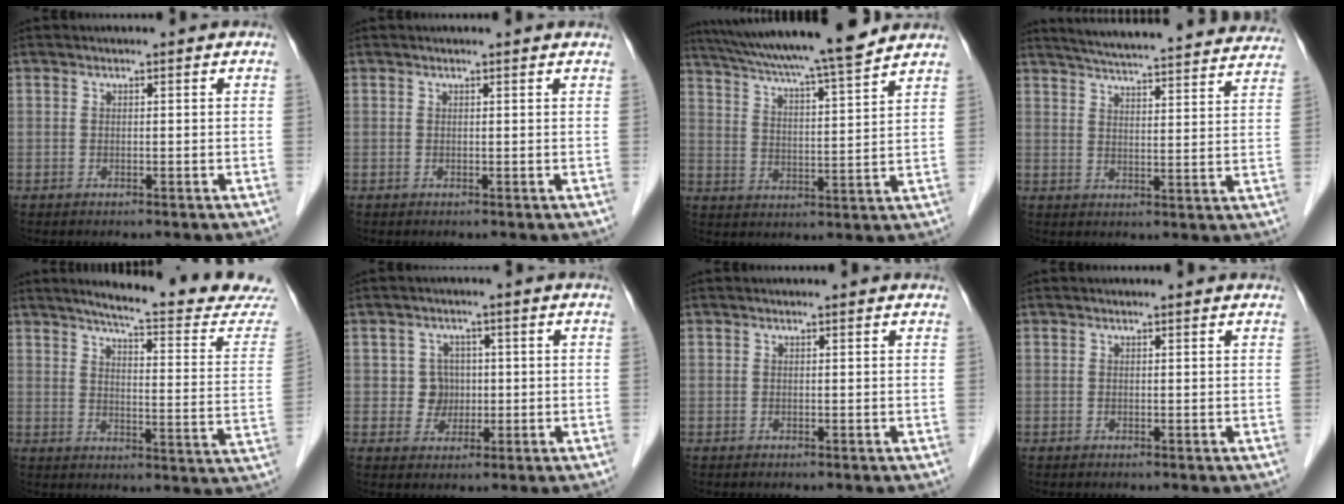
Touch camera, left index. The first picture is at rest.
{"total": 1.8, "force": [1.7, 0.0, 0.5], "torque": [-0.015, 0.006, 0.015]}
{"total": 17.5, "force": [15.3, -0.3, 8.4], "torque": [-0.146, 0.008, 0.233]}
{"total": 28.1, "force": [26.1, 2.5, 9.9], "torque": [-0.157, -0.036, 0.322]}
{"total": 19.0, "force": [17.8, 0.0, 6.8], "torque": [-0.090, -0.088, 0.206]}
{"total": 3.6, "force": [0.1, 3.6, 0.4], "torque": [-0.001, 0.009, 0.005]}
{"total": 0.7, "force": [0.7, 0.0, 0.2], "torque": [-0.009, 0.000, 0.006]}
{"total": 1.0, "force": [1.0, 0.0, 0.3], "torque": [-0.013, 0.003, 0.009]}